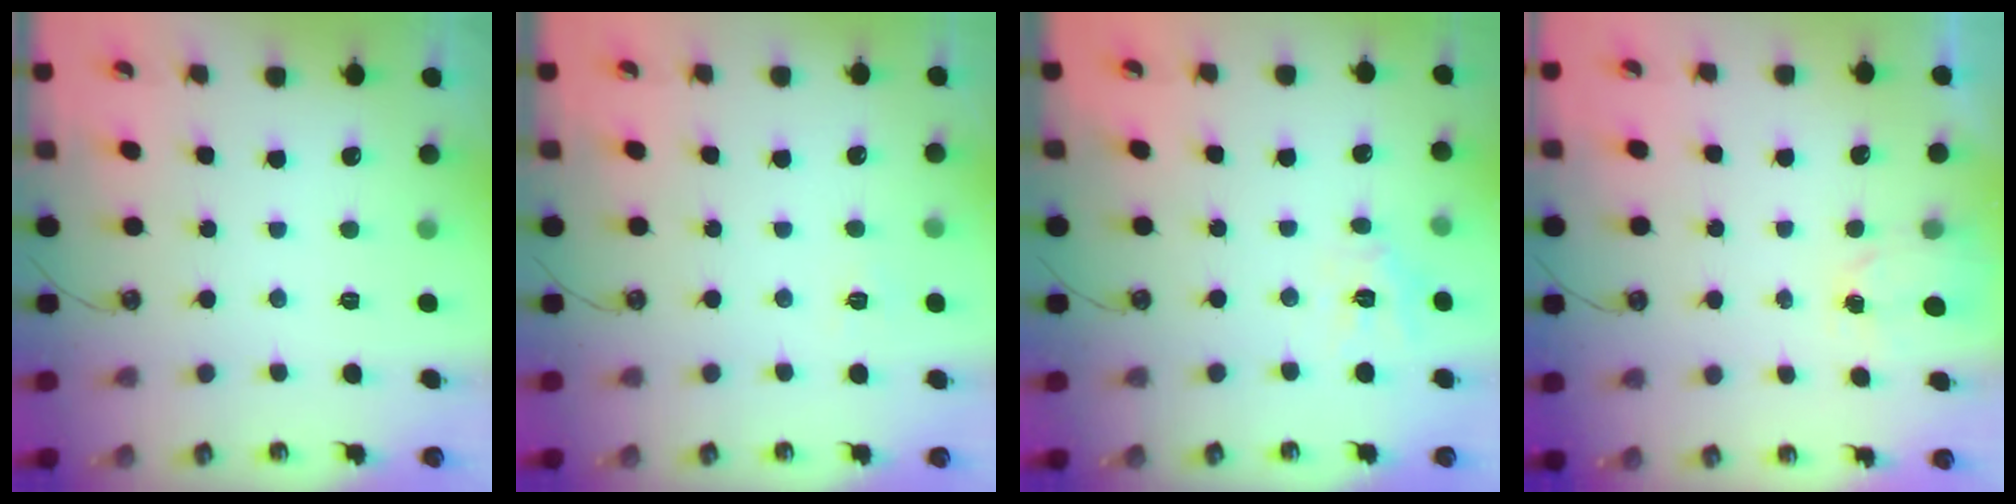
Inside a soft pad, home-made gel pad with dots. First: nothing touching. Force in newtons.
{"total": 3.5, "press": 3.4, "slide": 0.4}
{"total": 9.9, "press": 9.9, "slide": 0.7}
{"total": 1.7, "press": 1.6, "slide": 0.2}